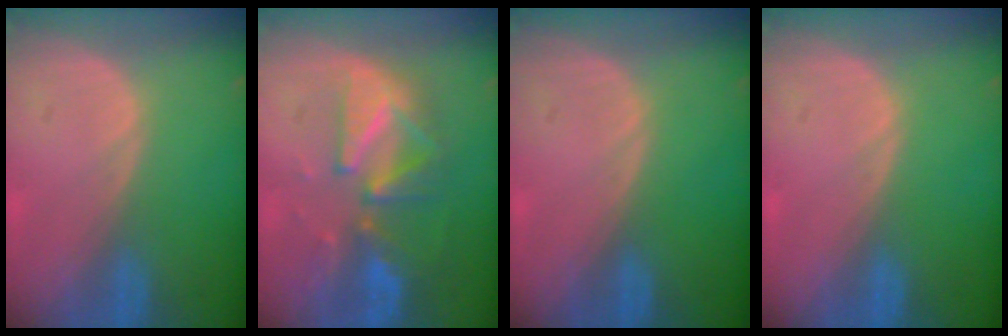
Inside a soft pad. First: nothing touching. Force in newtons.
{"total": 9.8, "press": 8.7, "slide": 4.4}
{"total": 0.0}
{"total": 0.0}